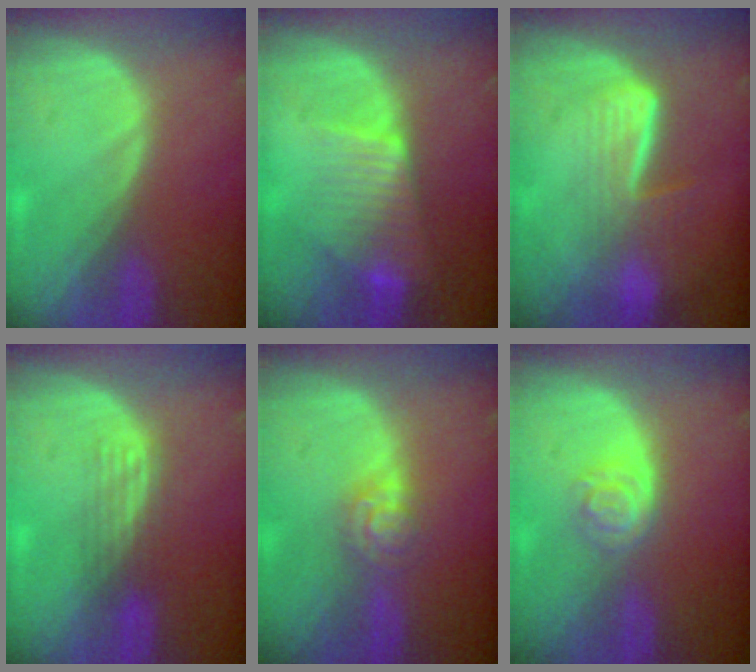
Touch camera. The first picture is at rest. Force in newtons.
{"total": 7.3, "press": 6.4, "slide": 3.4}
{"total": 6.7, "press": 5.7, "slide": 3.6}
{"total": 2.9, "press": 2.7, "slide": 1.2}
{"total": 4.6, "press": 3.9, "slide": 2.6}
{"total": 4.2, "press": 3.7, "slide": 2.0}